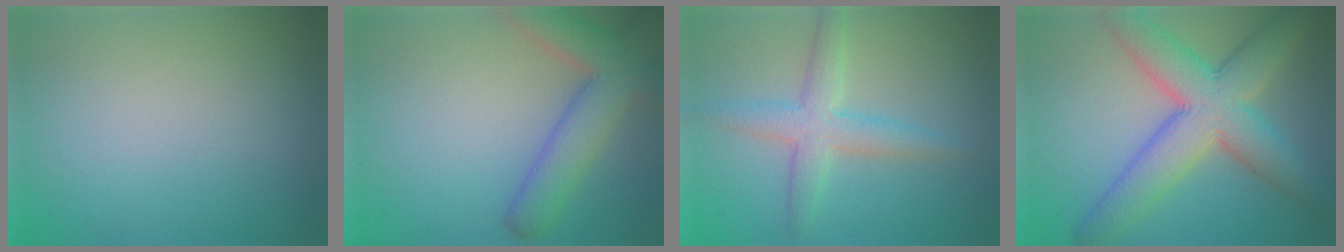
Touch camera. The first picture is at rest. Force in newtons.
{"total": 6.1, "press": 6.1, "slide": 0.4}
{"total": 3.8, "press": 3.8, "slide": 0.0}
{"total": 9.1, "press": 9.1, "slide": 0.3}